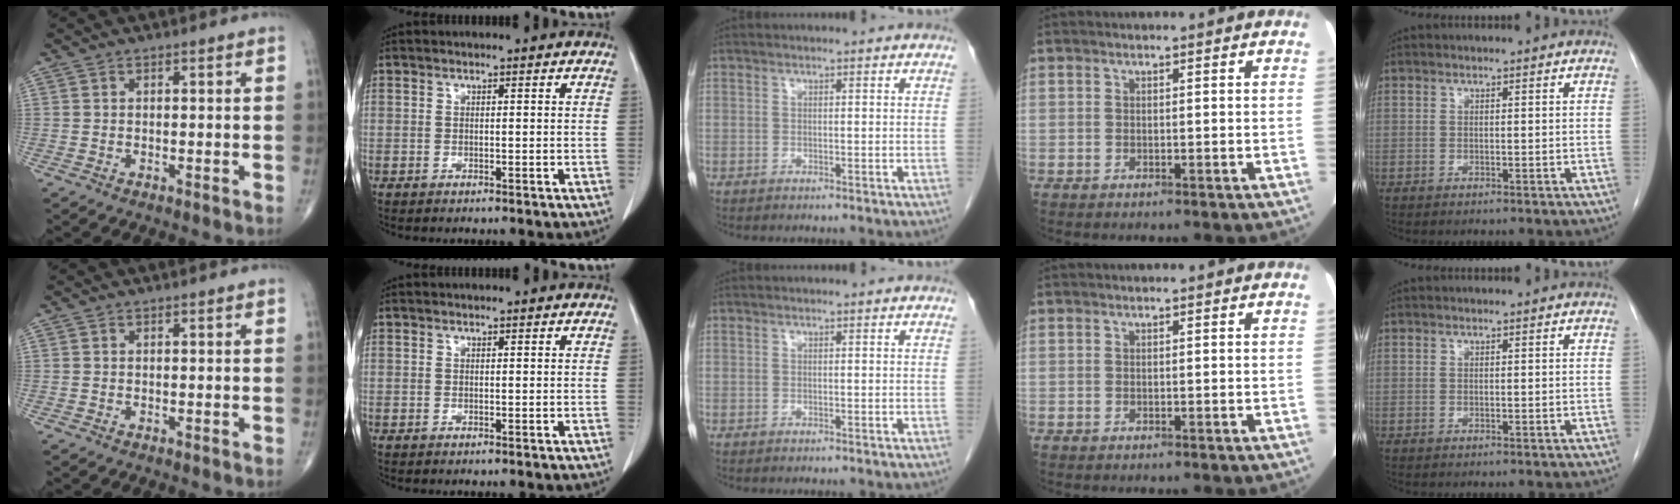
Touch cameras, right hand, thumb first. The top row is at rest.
{}